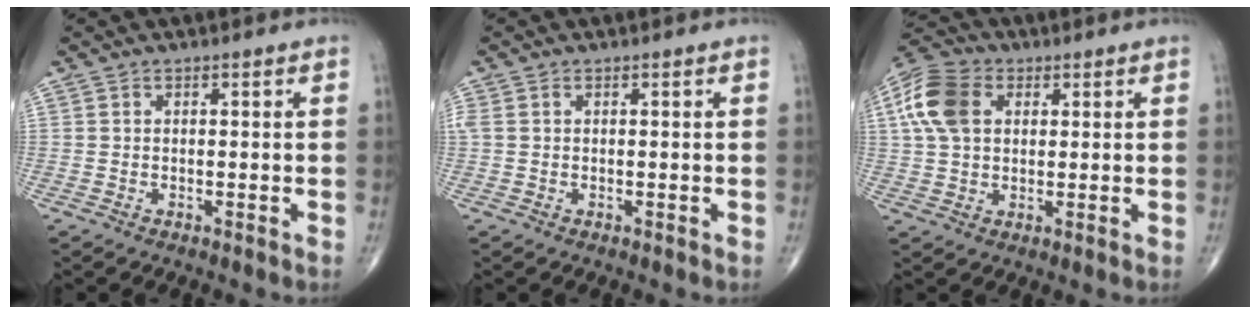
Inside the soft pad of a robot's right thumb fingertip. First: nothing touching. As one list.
[{"total": 1.5, "force": [0.4, 0.9, 1.1], "torque": [-0.041, 0.018, 0.015]}, {"total": 11.1, "force": [2.9, 7.7, 7.5], "torque": [-0.149, 0.015, 0.048]}]